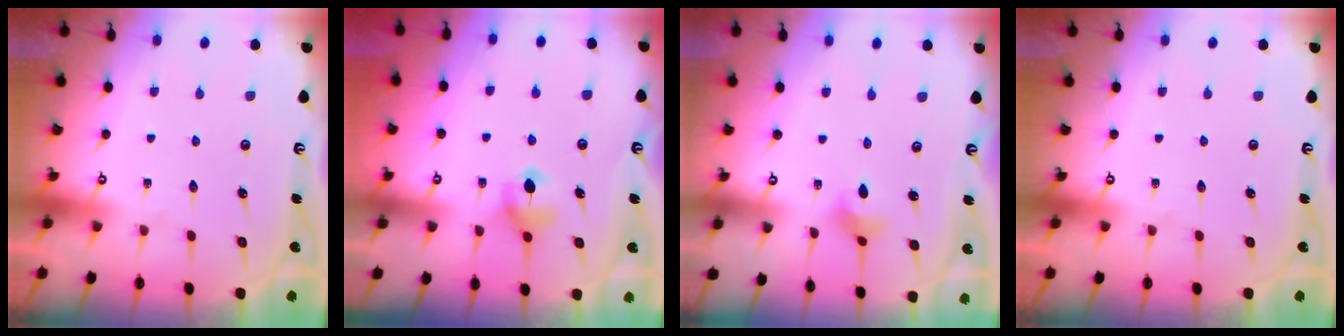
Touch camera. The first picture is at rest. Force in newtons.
{"total": 5.9, "press": 5.9, "slide": 0.7}
{"total": 2.9, "press": 2.8, "slide": 0.6}
{"total": 0.0}